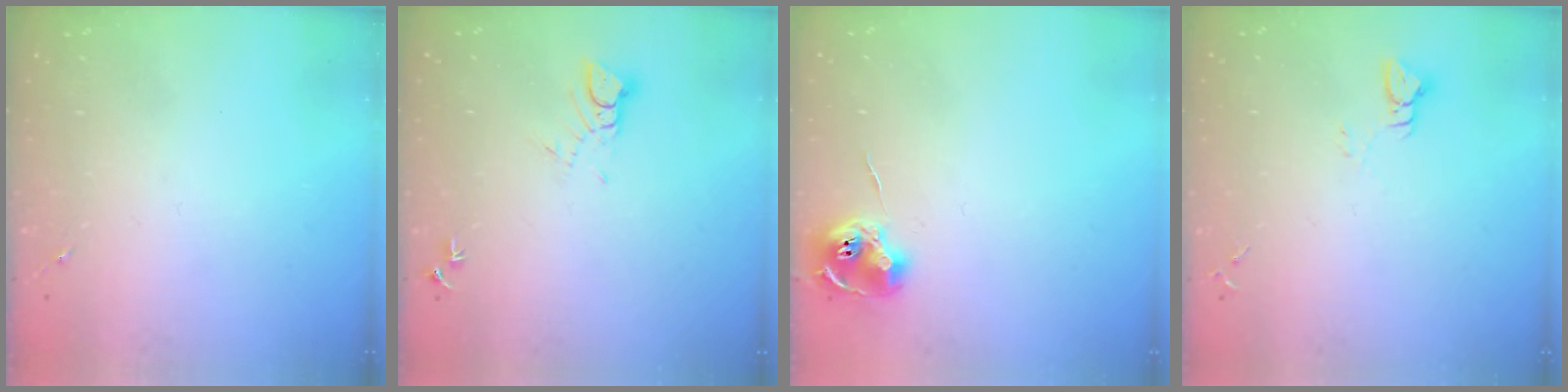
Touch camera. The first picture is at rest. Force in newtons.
{"total": 3.6, "press": 3.6, "slide": 0.3}
{"total": 8.7, "press": 8.7, "slide": 0.4}
{"total": 2.9, "press": 2.9, "slide": 0.2}